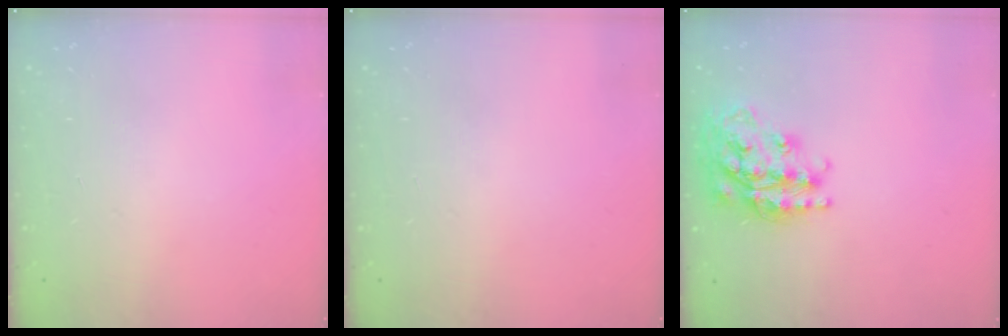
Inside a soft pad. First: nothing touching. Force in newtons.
{"total": 0.0}
{"total": 19.6, "press": 19.6, "slide": 1.4}